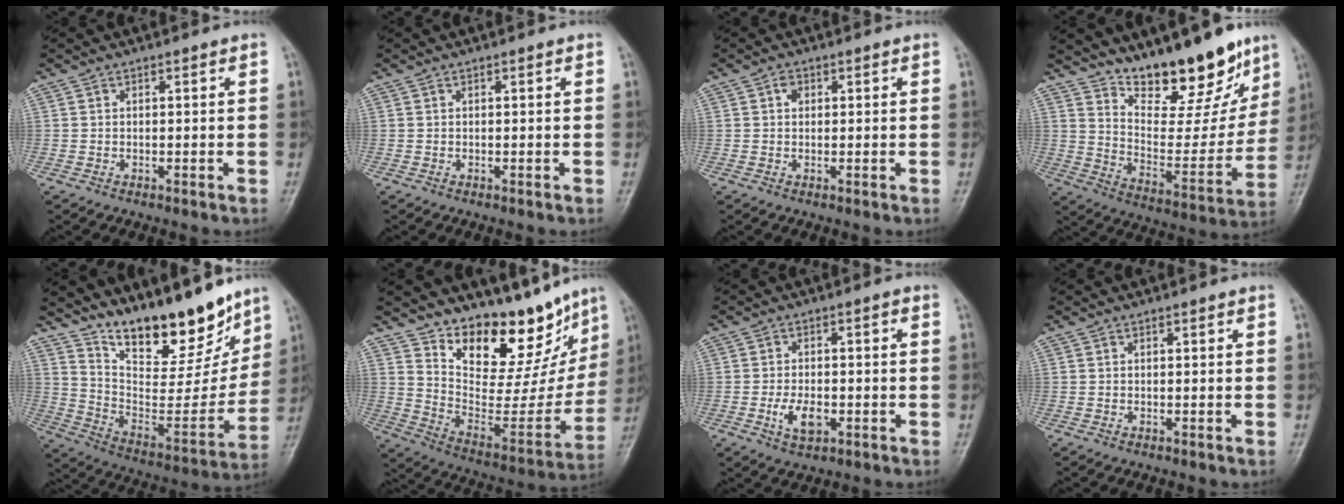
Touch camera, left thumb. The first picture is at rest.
{"total": 0.0}
{"total": 1.8, "force": [0.5, 1.5, 0.9], "torque": [-0.002, 0.002, 0.003]}
{"total": 19.8, "force": [14.9, 7.4, 10.7], "torque": [-0.100, -0.100, 0.240]}
{"total": 21.7, "force": [16.7, 7.6, 11.6], "torque": [-0.128, -0.100, 0.281]}
{"total": 20.5, "force": [16.6, 8.5, 8.4], "torque": [-0.060, -0.113, 0.256]}
{"total": 5.8, "force": [-1.8, 3.3, 4.4], "torque": [-0.074, 0.010, -0.030]}
{"total": 0.0}